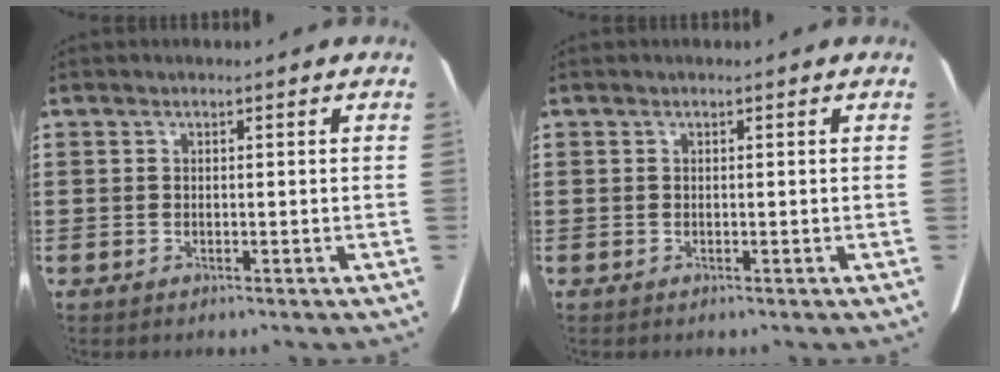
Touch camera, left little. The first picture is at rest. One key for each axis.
{"total": 0.0}